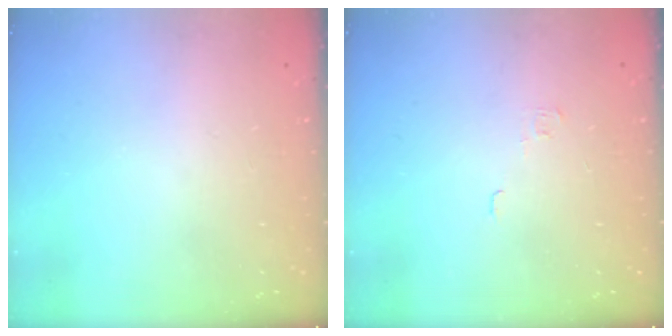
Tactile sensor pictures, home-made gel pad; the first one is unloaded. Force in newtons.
{"total": 2.1, "press": 2.1, "slide": 0.3}